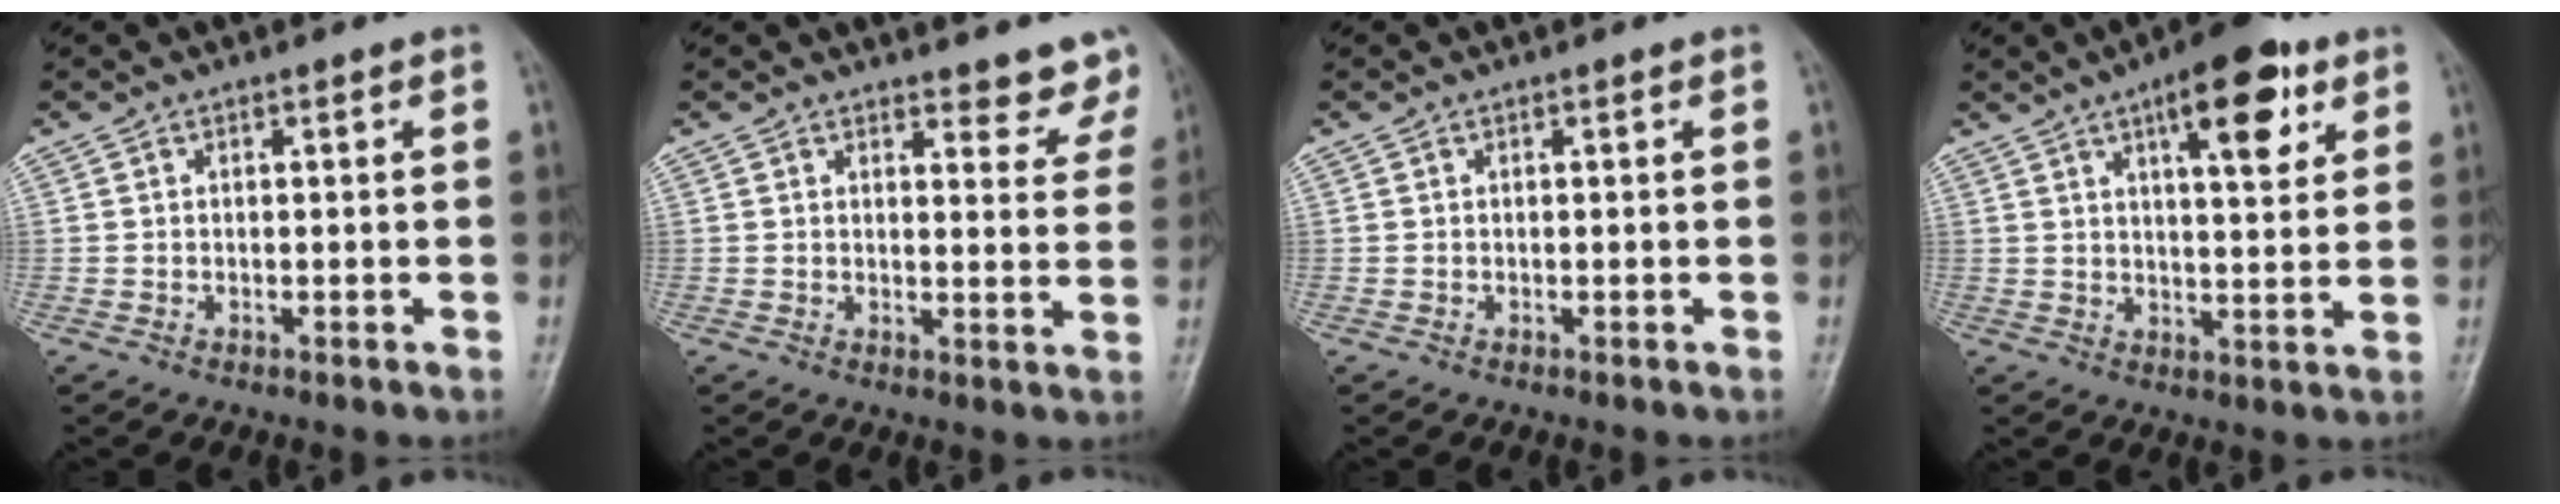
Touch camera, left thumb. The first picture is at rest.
{"total": 6.5, "force": [6.0, 2.1, 1.0], "torque": [0.024, -0.039, 0.050]}
{"total": 0.0}
{"total": 12.1, "force": [6.1, 4.4, 9.6], "torque": [-0.112, -0.021, 0.083]}